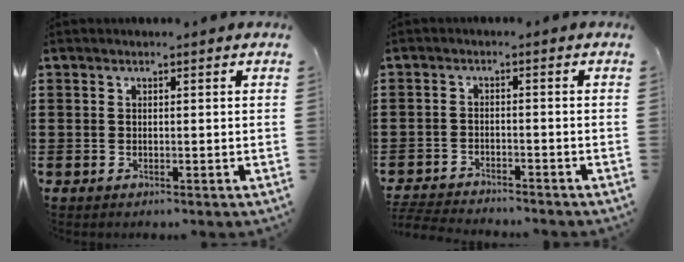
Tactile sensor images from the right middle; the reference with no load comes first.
{"total": 3.4, "force": [-3.4, 0.1, 0.3], "torque": [-0.015, -0.003, -0.074]}